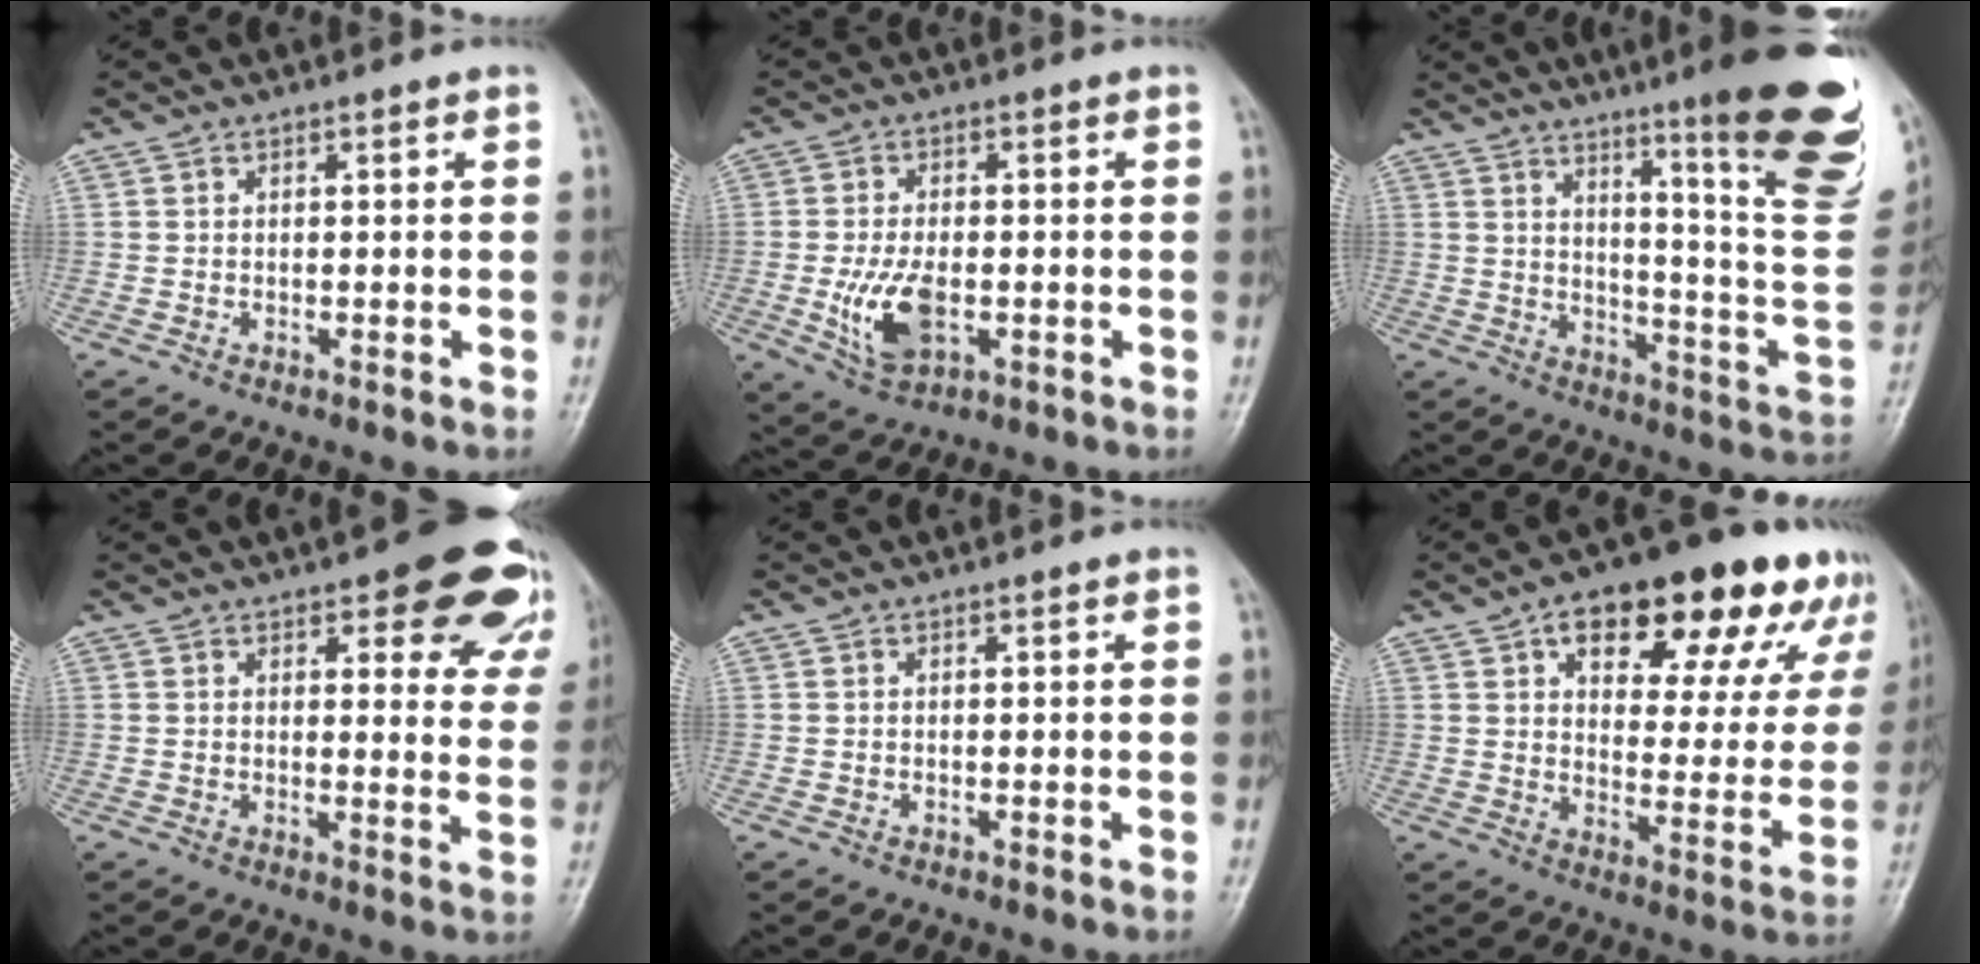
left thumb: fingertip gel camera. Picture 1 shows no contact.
{"total": 8.5, "force": [-1.9, 4.8, 6.8], "torque": [-0.127, -0.003, -0.027]}
{"total": 24.3, "force": [14.4, 2.7, 19.4], "torque": [-0.235, -0.076, 0.199]}
{"total": 14.0, "force": [8.3, 5.3, 9.9], "torque": [-0.069, -0.036, 0.086]}
{"total": 0.0}
{"total": 23.6, "force": [13.8, 11.0, 15.7], "torque": [-0.160, -0.011, 0.194]}